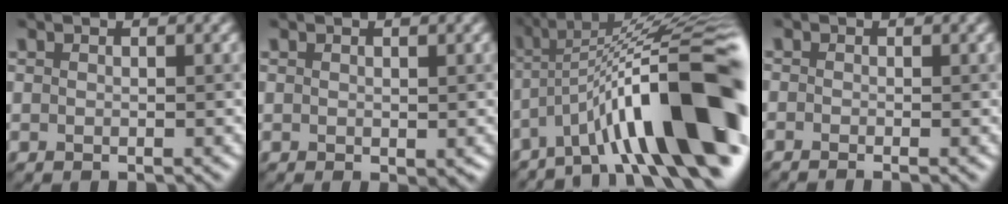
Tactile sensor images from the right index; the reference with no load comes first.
{"total": 0.9, "force": [-0.2, 0.3, 0.9], "torque": [-0.010, -0.001, 0.010]}
{"total": 14.8, "force": [-5.6, 3.4, 13.2], "torque": [-0.183, 0.029, -0.084]}
{"total": 1.2, "force": [-0.9, 0.3, 0.7], "torque": [0.002, -0.006, -0.015]}